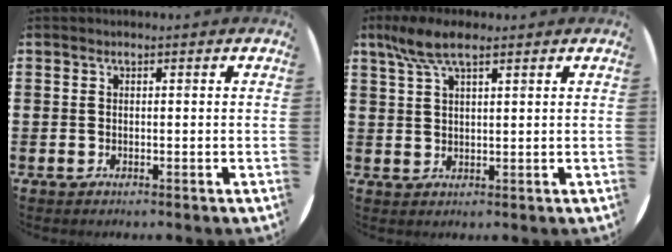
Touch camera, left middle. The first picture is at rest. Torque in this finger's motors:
{"motor_torque": [1.02, -0.97, 0.17, 0.15]}